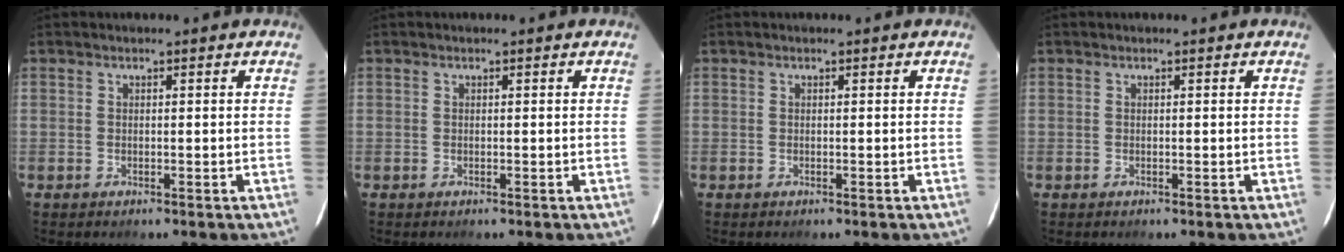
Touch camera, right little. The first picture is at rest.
{"total": 0.0}
{"total": 0.0}
{"total": 0.0}